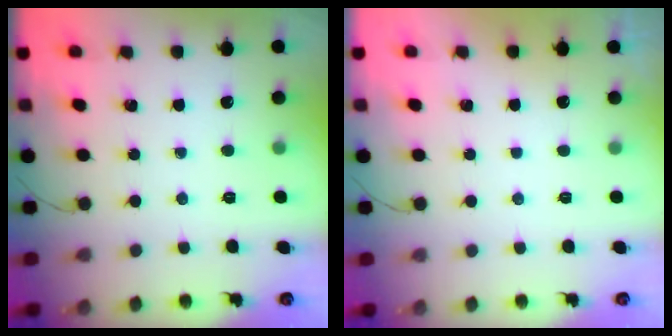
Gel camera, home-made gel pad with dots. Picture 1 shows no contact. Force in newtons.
{"total": 3.0, "press": 3.0, "slide": 0.1}